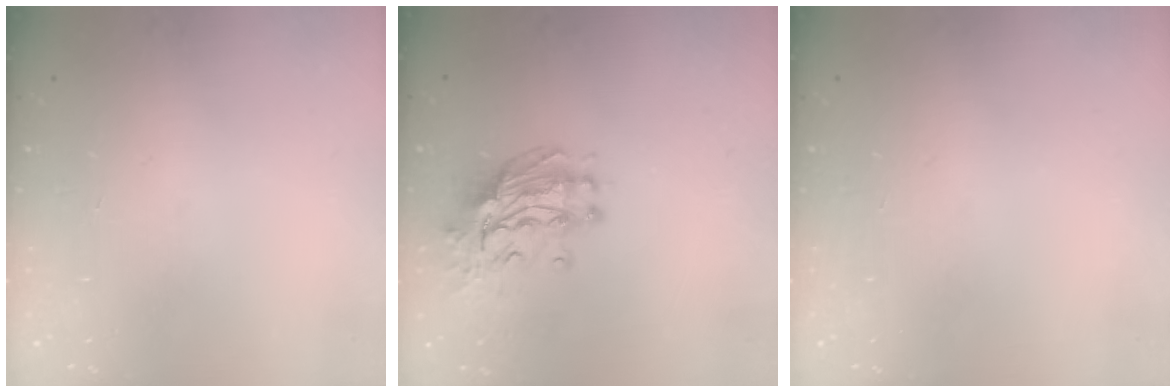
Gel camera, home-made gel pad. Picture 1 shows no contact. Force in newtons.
{"total": 11.5, "press": 11.4, "slide": 1.2}
{"total": 0.0}